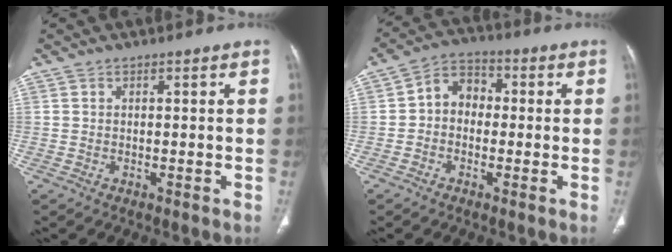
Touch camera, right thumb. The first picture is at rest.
{"total": 6.5, "force": [-0.4, 5.2, 3.9], "torque": [-0.039, 0.026, -0.024]}